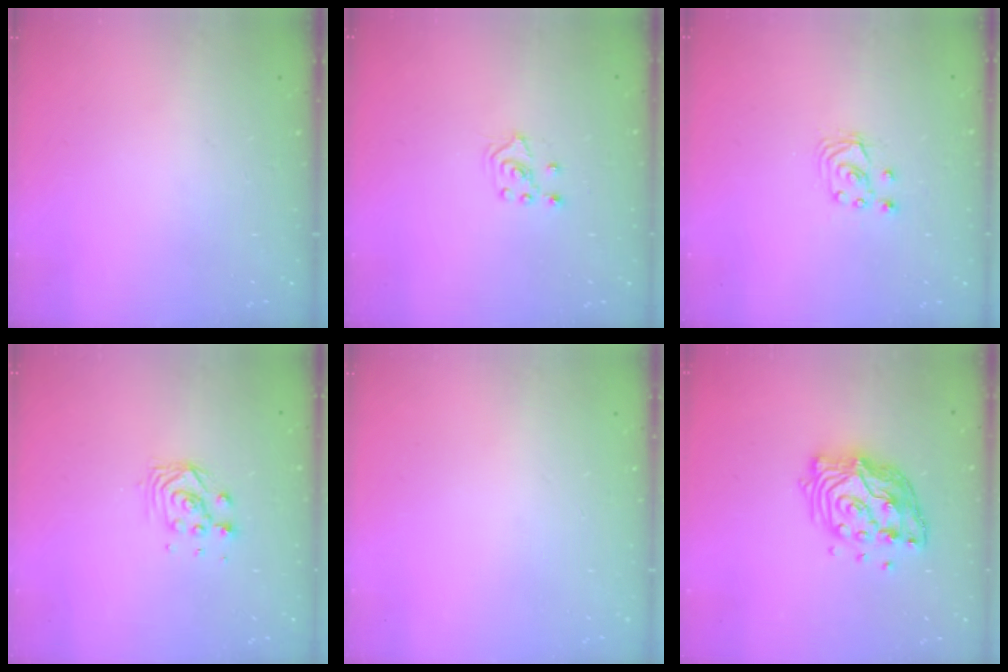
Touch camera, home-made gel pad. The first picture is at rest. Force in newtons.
{"total": 3.0, "press": 2.9, "slide": 0.7}
{"total": 3.9, "press": 3.9, "slide": 0.4}
{"total": 4.2, "press": 4.2, "slide": 0.3}
{"total": 0.0}
{"total": 13.5, "press": 13.5, "slide": 1.2}